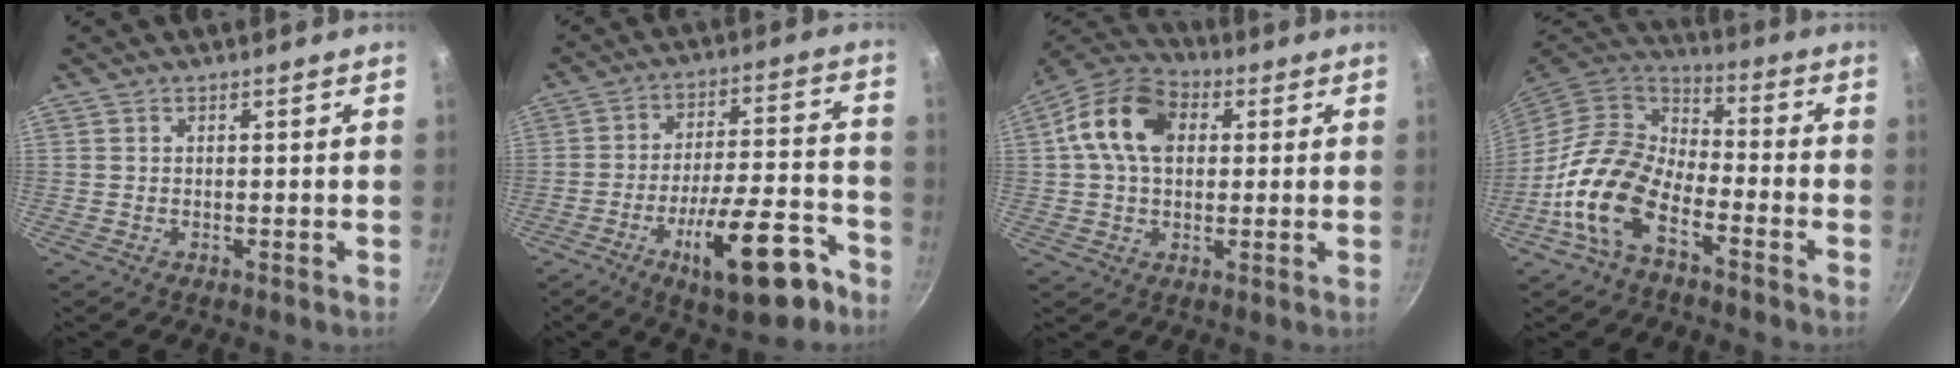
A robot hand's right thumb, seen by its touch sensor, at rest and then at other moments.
{"total": 17.5, "force": [-9.5, 5.8, 13.5], "torque": [-0.177, 0.061, -0.135]}
{"total": 13.6, "force": [2.8, 9.3, 9.5], "torque": [-0.146, 0.018, 0.030]}
{"total": 14.8, "force": [-7.1, 8.3, 10.0], "torque": [-0.169, 0.054, -0.154]}